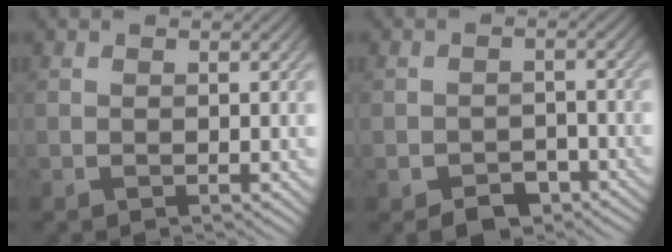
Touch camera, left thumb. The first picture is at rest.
{"total": 4.2, "force": [-2.9, 2.4, 1.7], "torque": [-0.023, -0.004, -0.048]}